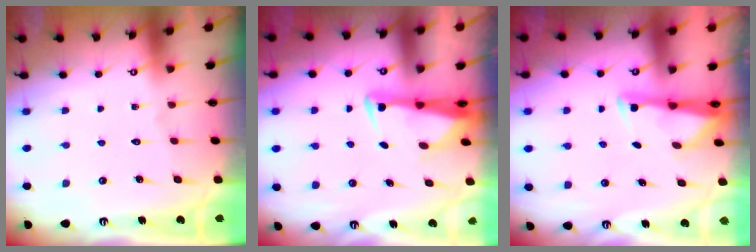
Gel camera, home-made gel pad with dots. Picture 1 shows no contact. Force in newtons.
{"total": 2.9, "press": 2.9, "slide": 0.6}
{"total": 2.7, "press": 2.7, "slide": 0.4}